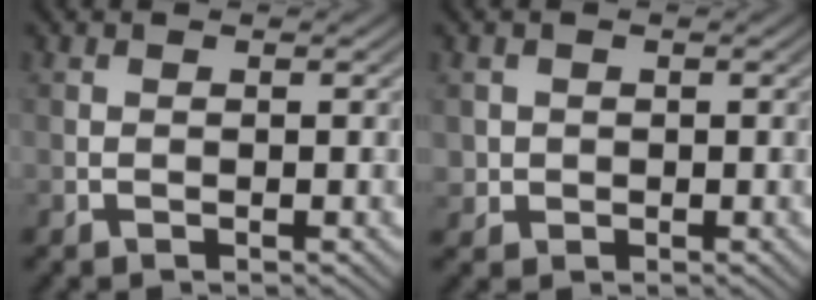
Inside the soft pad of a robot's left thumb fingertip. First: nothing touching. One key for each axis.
{"total": 1.8, "fx": 0.1, "fy": 1.8, "fz": 0.1, "tx": -0.001, "ty": -0.007, "tz": 0.003}